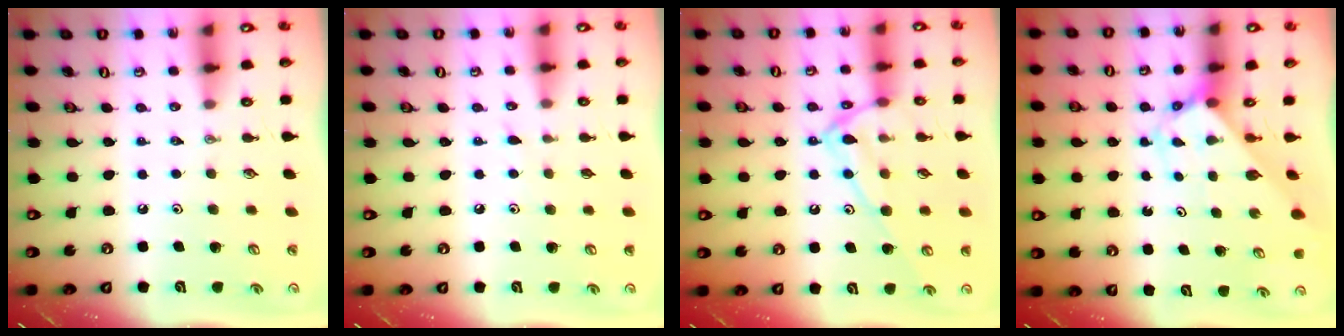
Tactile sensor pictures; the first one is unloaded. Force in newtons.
{"total": 5.2, "press": 5.1, "slide": 0.4}
{"total": 14.6, "press": 14.5, "slide": 1.1}
{"total": 2.8, "press": 2.8, "slide": 0.2}